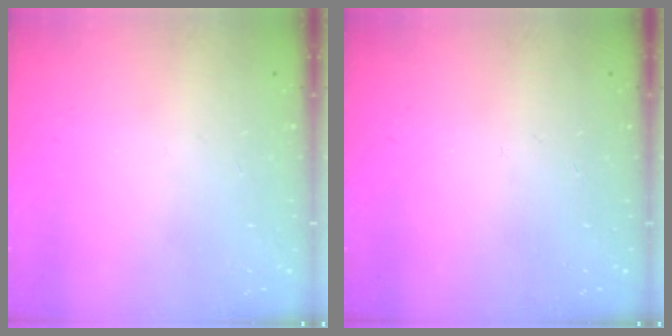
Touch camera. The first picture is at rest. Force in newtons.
{"total": 0.0}